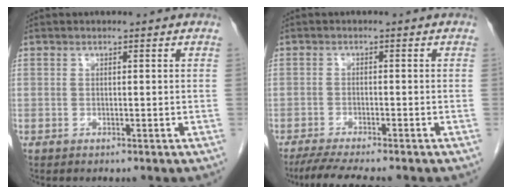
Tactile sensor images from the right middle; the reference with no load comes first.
{"total": 7.3, "force": [-6.2, 0.3, 3.8], "torque": [-0.057, -0.017, -0.100]}